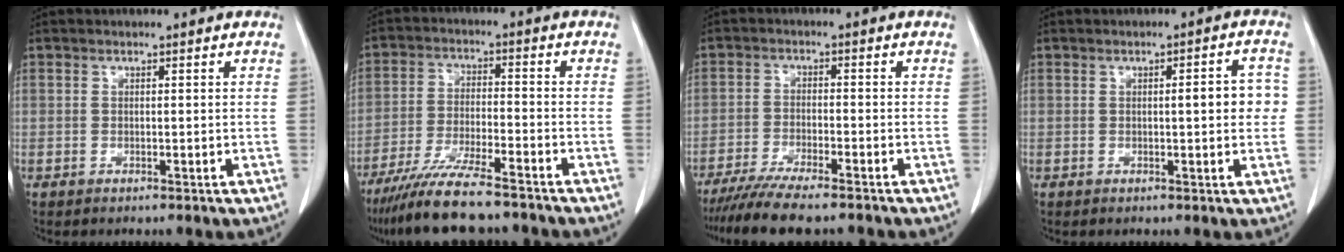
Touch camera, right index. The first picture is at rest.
{"total": 11.8, "force": [-9.9, 1.0, 6.3], "torque": [-0.108, -0.029, -0.168]}
{"total": 9.7, "force": [-8.2, 0.7, 5.0], "torque": [-0.074, -0.021, -0.132]}
{"total": 4.4, "force": [0.1, 1.0, 4.3], "torque": [-0.054, 0.011, 0.000]}